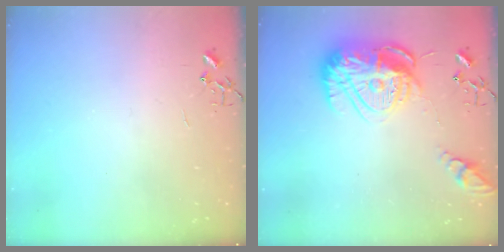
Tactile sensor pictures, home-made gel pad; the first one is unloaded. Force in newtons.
{"total": 18.0, "press": 17.9, "slide": 1.8}